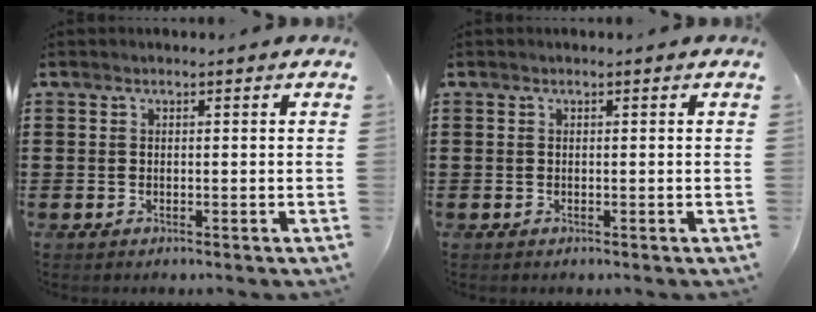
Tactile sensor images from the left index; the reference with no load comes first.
{"total": 0.0}